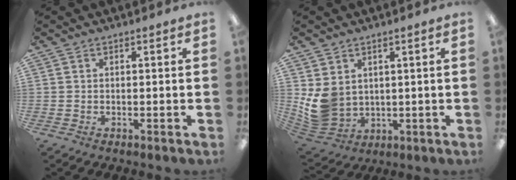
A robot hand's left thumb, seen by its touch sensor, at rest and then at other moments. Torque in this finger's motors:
{"motor_torque": [1.03, 1.91, 0.82, -0.82, 0.10]}